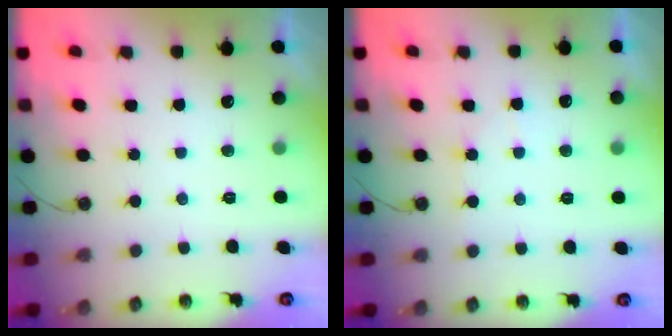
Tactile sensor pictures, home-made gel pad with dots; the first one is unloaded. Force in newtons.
{"total": 3.3, "press": 3.2, "slide": 0.4}